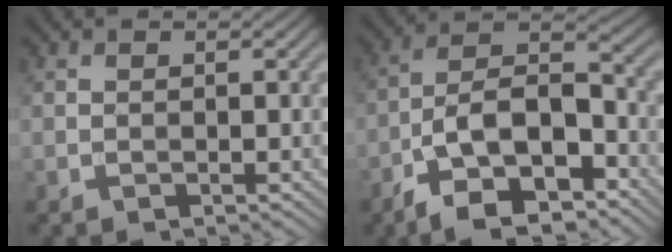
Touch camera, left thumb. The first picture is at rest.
{"total": 12.7, "force": [-7.2, 5.6, 8.7], "torque": [-0.159, 0.001, -0.146]}